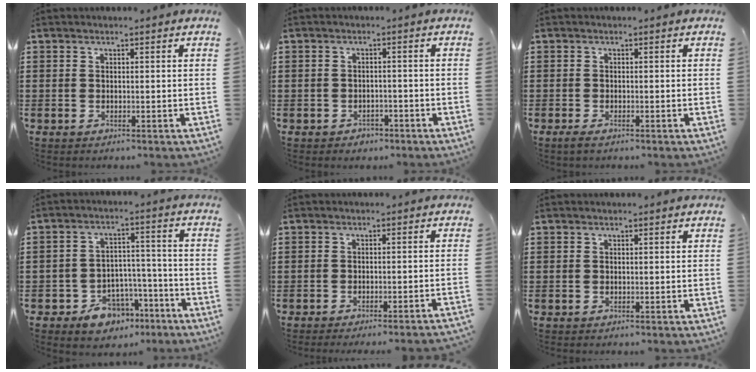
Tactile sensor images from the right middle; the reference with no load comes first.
{"total": 1.7, "force": [-1.4, 0.9, -0.1], "torque": [-0.006, 0.002, -0.033]}
{"total": 1.0, "force": [-0.7, 0.3, 0.7], "torque": [-0.015, -0.001, -0.014]}
{"total": 7.8, "force": [-5.9, 4.5, 2.4], "torque": [-0.041, 0.039, -0.109]}
{"total": 1.9, "force": [-1.8, -0.4, 0.5], "torque": [-0.009, 0.002, -0.036]}
{"total": 0.0}